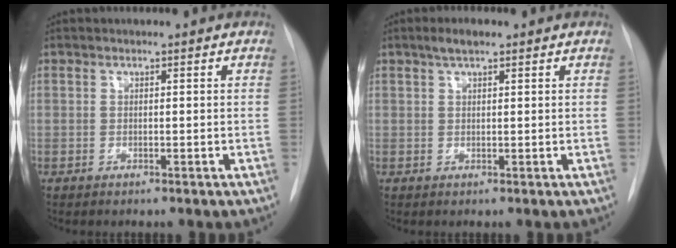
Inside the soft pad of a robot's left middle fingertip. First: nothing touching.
{"total": 2.4, "force": [1.6, 0.7, 1.6], "torque": [-0.032, 0.008, 0.029]}